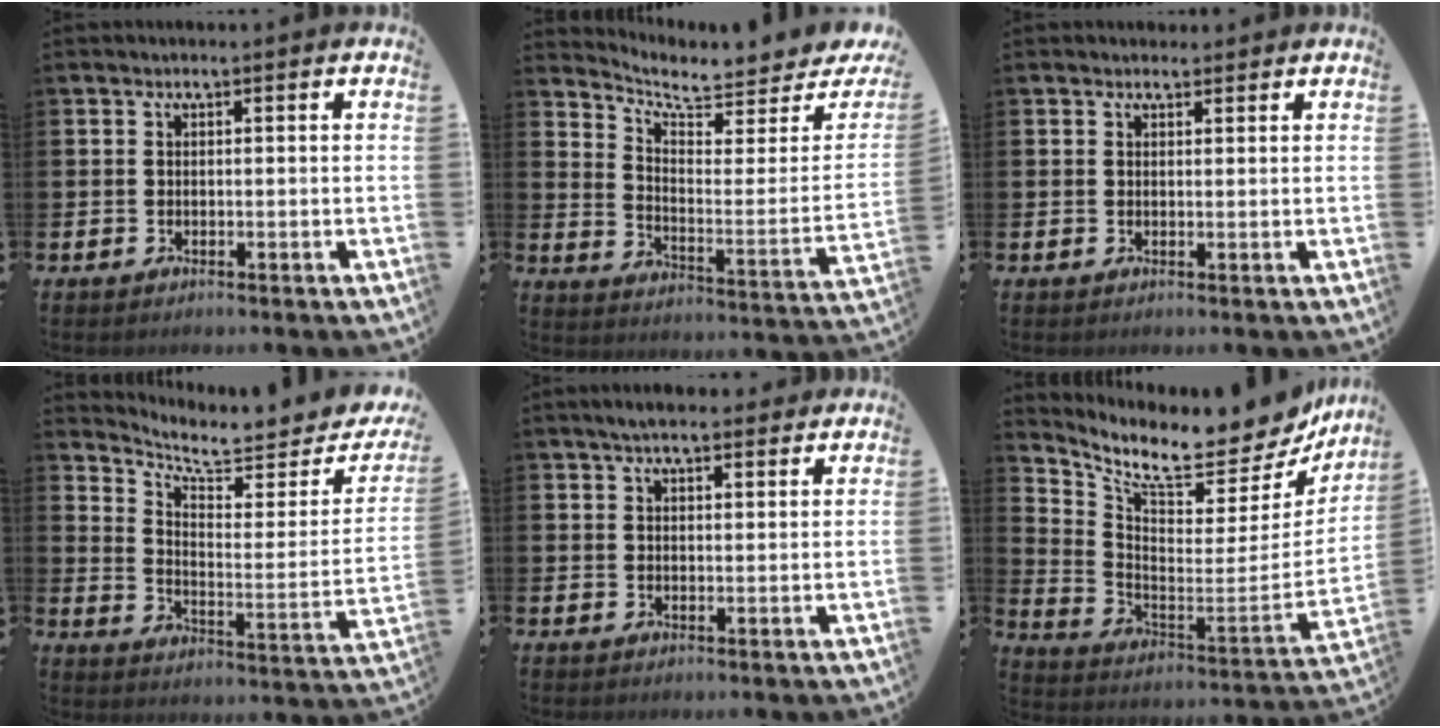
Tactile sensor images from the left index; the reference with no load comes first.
{"total": 6.1, "force": [5.8, 1.2, 1.6], "torque": [-0.053, -0.058, 0.093]}
{"total": 1.4, "force": [1.2, 0.6, 0.1], "torque": [0.014, -0.002, 0.019]}
{"total": 6.2, "force": [5.8, 1.3, 1.8], "torque": [-0.055, -0.057, 0.093]}
{"total": 3.9, "force": [3.4, 1.1, 1.6], "torque": [-0.028, -0.009, 0.061]}
{"total": 9.3, "force": [8.1, 2.4, 3.9], "torque": [-0.091, -0.084, 0.127]}